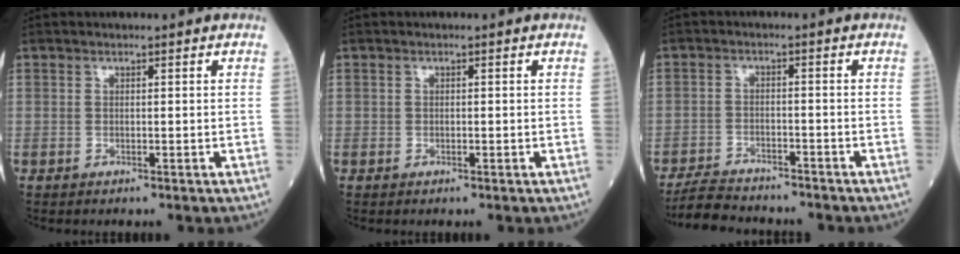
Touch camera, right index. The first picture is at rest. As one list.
[{"total": 0.6, "force": [-0.1, 0.5, 0.4], "torque": [-0.018, 0.006, -0.001]}, {"total": 8.2, "force": [-7.4, 2.4, 2.4], "torque": [-0.052, -0.011, -0.120]}]